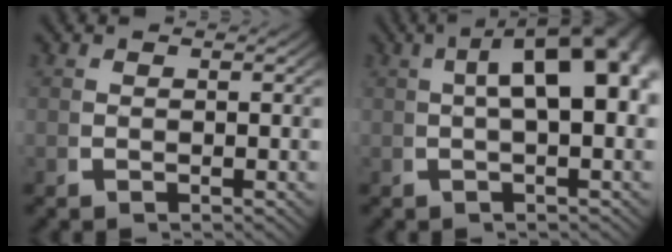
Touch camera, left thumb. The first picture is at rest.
{"total": 11.4, "force": [2.7, 6.0, 9.3], "torque": [-0.102, 0.034, 0.015]}